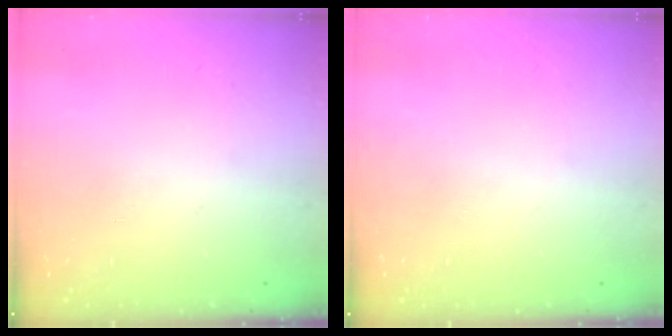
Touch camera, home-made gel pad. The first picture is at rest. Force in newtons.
{"total": 0.0}